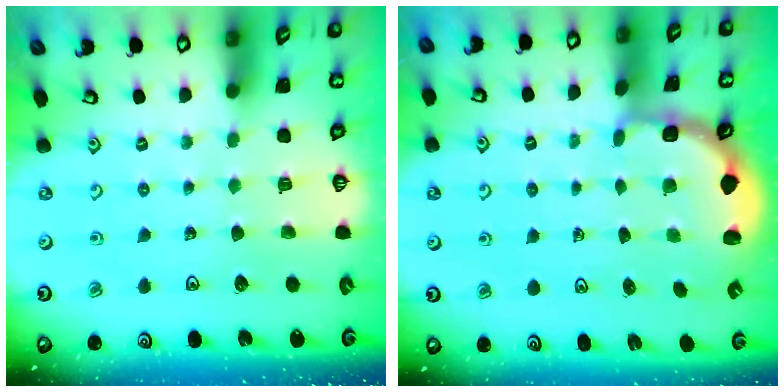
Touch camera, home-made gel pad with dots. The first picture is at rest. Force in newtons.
{"total": 2.5, "press": 1.9, "slide": 1.6}